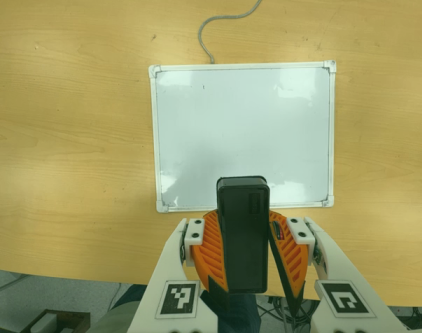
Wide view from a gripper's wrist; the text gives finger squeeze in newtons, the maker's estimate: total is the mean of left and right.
{"total": 9.1, "left": 9.2, "right": 9.0}